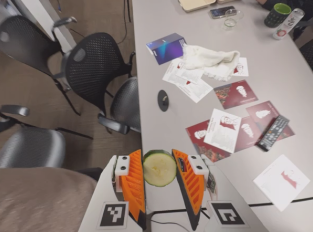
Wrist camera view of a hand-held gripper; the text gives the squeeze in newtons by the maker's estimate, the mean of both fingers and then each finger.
{"total": 8.9, "left": 8.6, "right": 9.2}